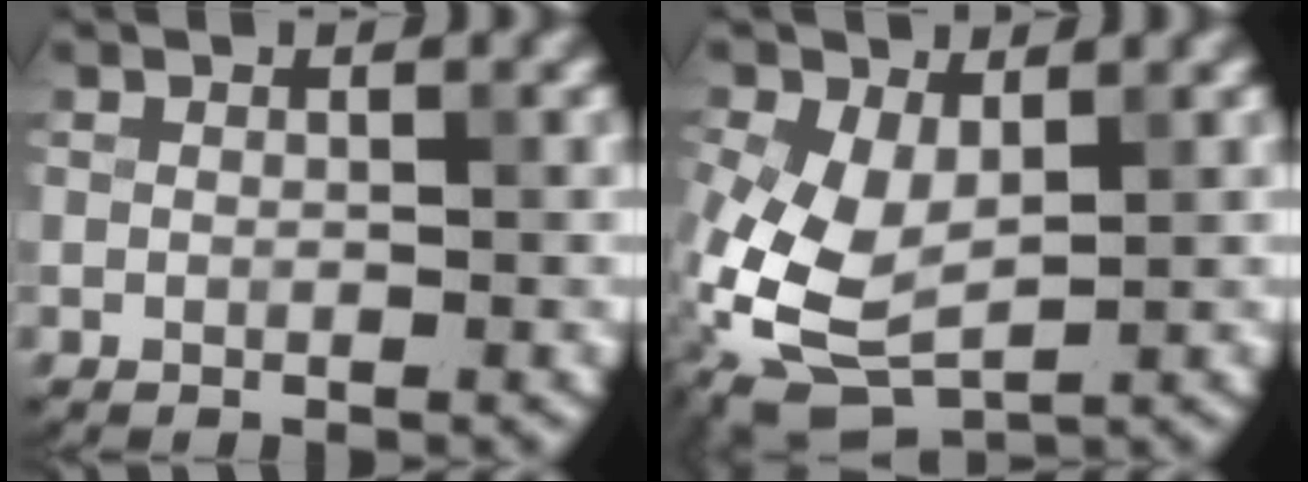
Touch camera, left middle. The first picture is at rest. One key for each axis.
{"total": 7.4, "fx": -1.5, "fy": 4.4, "fz": 5.8, "tx": -0.159, "ty": -0.012, "tz": -0.030}